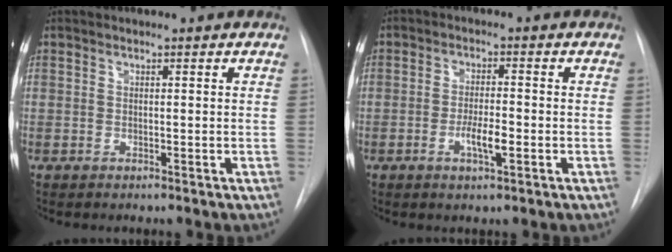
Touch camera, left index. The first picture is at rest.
{"total": 4.3, "force": [-2.4, 0.7, 3.5], "torque": [-0.063, -0.006, -0.039]}